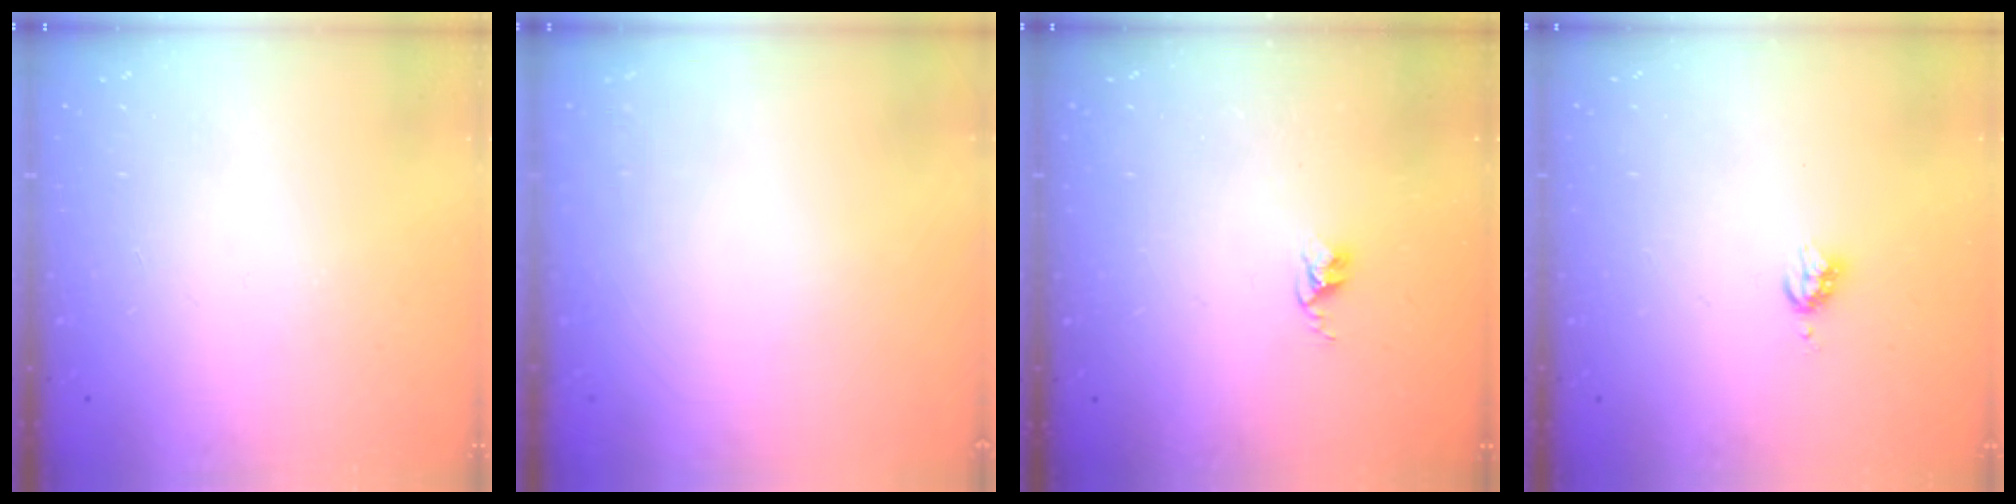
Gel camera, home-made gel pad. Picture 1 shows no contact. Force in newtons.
{"total": 0.0}
{"total": 2.4, "press": 2.4, "slide": 0.3}
{"total": 4.2, "press": 4.2, "slide": 0.6}